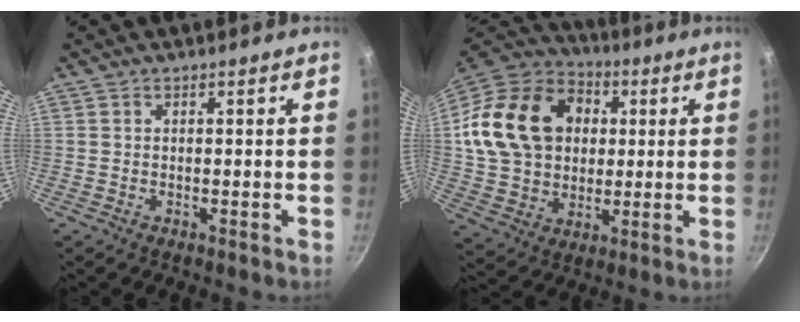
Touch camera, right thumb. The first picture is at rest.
{"total": 22.8, "force": [4.2, 17.7, 13.8], "torque": [-0.228, 0.021, 0.076]}